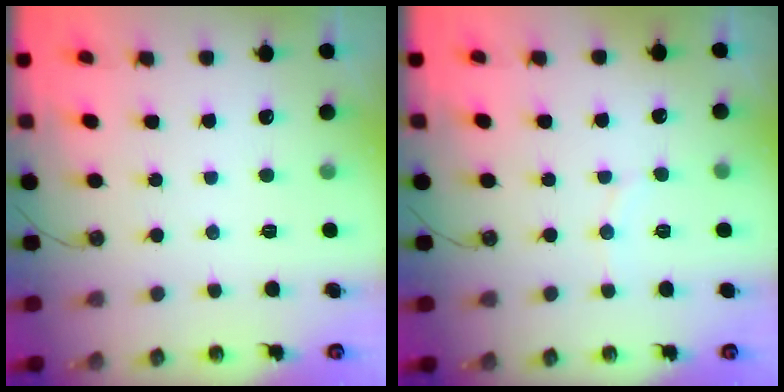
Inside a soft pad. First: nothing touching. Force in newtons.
{"total": 2.9, "press": 2.9, "slide": 0.3}